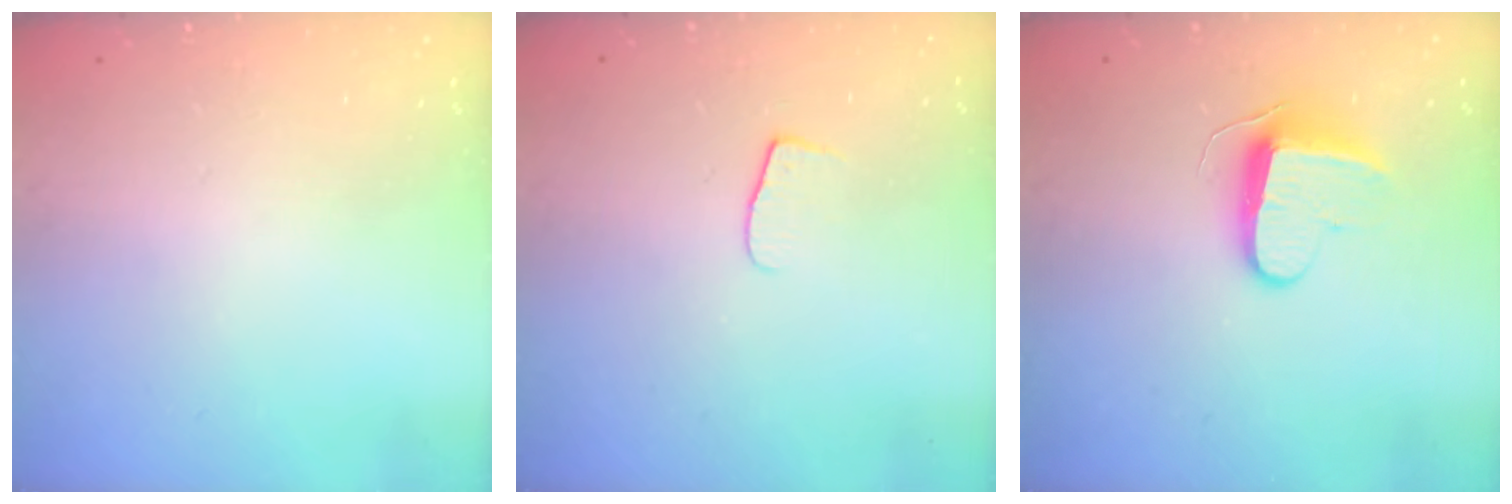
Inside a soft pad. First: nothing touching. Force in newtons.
{"total": 6.6, "press": 6.6, "slide": 0.5}
{"total": 9.6, "press": 9.6, "slide": 0.4}